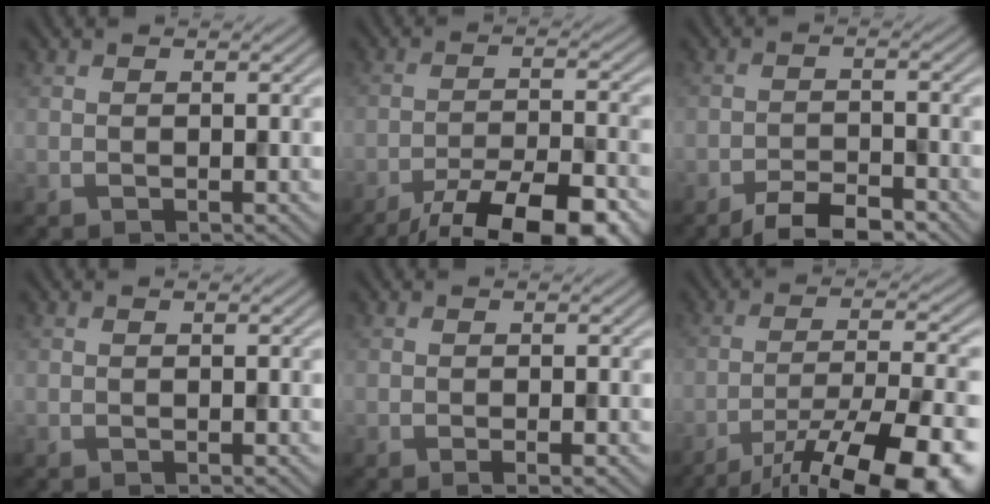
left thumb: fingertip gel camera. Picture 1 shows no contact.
{"total": 14.1, "force": [-10.6, 3.6, 8.5], "torque": [-0.145, -0.022, -0.150]}
{"total": 4.9, "force": [-3.8, 1.3, 2.7], "torque": [-0.044, 0.002, -0.068]}
{"total": 0.0}
{"total": 1.3, "force": [-0.5, 0.1, 1.2], "torque": [-0.019, -0.002, -0.011]}
{"total": 17.2, "force": [-12.1, 4.4, 11.4], "torque": [-0.162, -0.022, -0.170]}